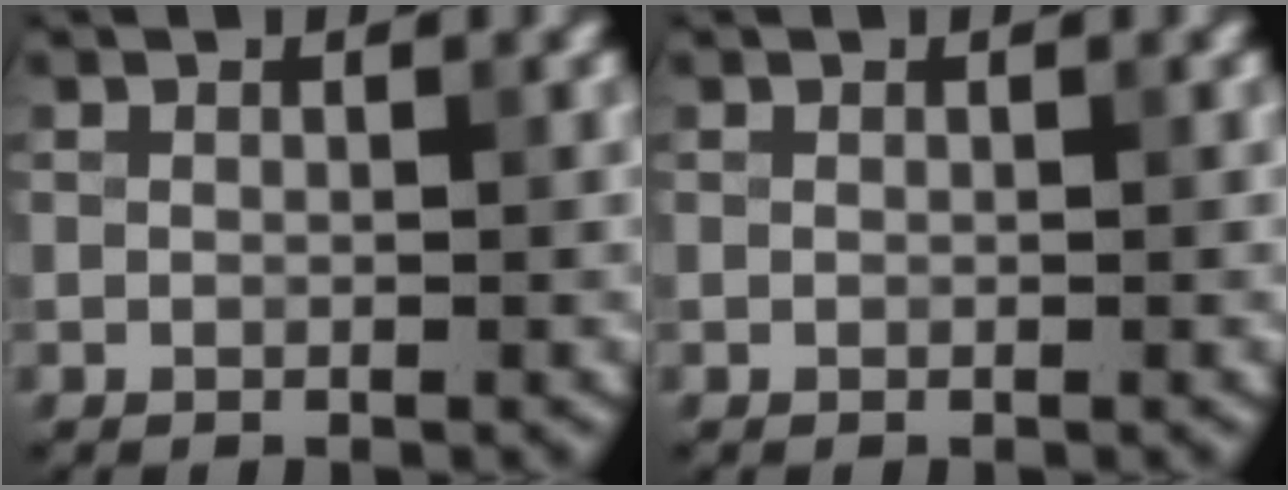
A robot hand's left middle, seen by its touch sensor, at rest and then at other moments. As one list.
[{"total": 0.0}]